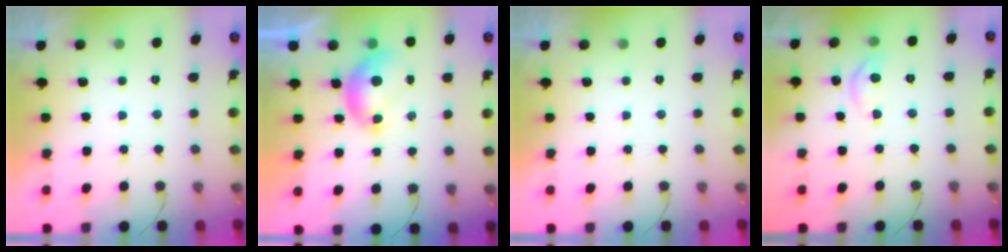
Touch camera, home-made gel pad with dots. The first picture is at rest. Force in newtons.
{"total": 6.8, "press": 6.8, "slide": 0.7}
{"total": 0.0}
{"total": 5.9, "press": 5.9, "slide": 0.5}